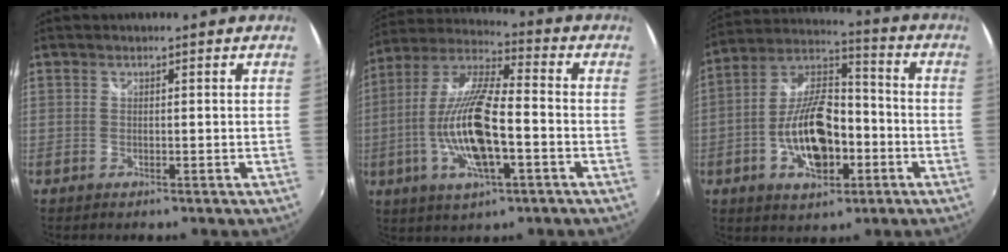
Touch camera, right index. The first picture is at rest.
{"total": 17.1, "force": [-4.3, 4.6, 15.9], "torque": [-0.317, -0.009, -0.083]}
{"total": 16.0, "force": [-4.8, 8.1, 12.9], "torque": [-0.251, 0.014, -0.078]}